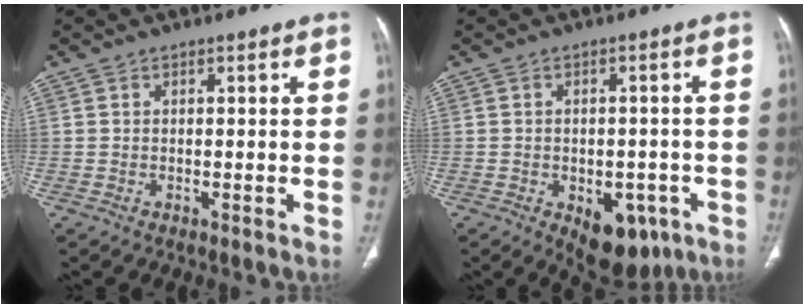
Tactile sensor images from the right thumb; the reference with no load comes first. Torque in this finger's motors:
{"motor_torque": [1.49, 1.17, 1.10, -0.57, 0.23]}